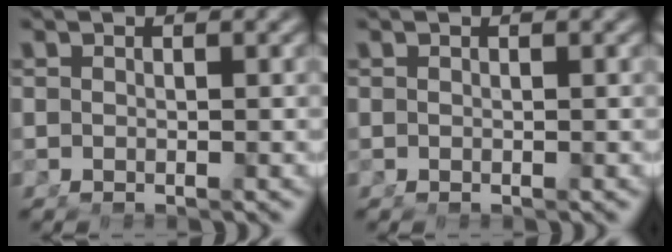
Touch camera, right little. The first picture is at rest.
{"total": 0.0}